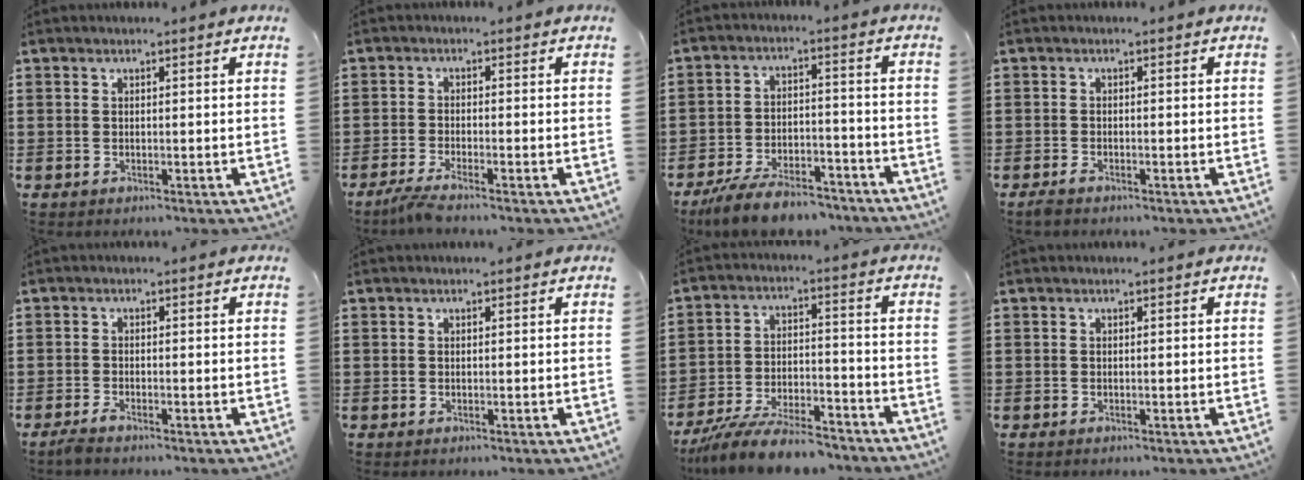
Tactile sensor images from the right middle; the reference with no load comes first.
{"total": 2.4, "force": [-1.9, -0.3, 1.3], "torque": [-0.037, -0.009, -0.041]}
{"total": 8.2, "force": [-7.3, 2.1, 3.1], "torque": [-0.057, 0.019, -0.139]}
{"total": 1.0, "force": [-0.9, 0.2, 0.5], "torque": [-0.021, -0.007, -0.018]}
{"total": 1.5, "force": [-1.2, 0.1, 0.8], "torque": [-0.024, -0.006, -0.024]}
{"total": 0.0}
{"total": 9.6, "force": [-8.7, 1.5, 3.7], "torque": [-0.068, 0.020, -0.167]}
{"total": 0.0}